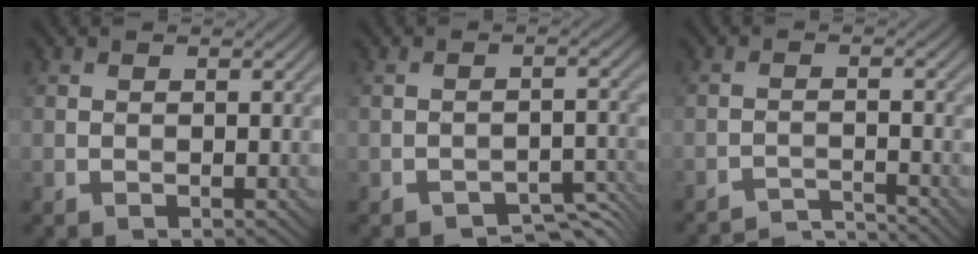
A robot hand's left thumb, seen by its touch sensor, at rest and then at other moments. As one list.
[{"total": 3.2, "force": [-3.0, 0.7, 0.8], "torque": [-0.009, 0.004, -0.043]}, {"total": 3.5, "force": [-3.5, -0.4, 0.1], "torque": [0.007, 0.006, -0.072]}]